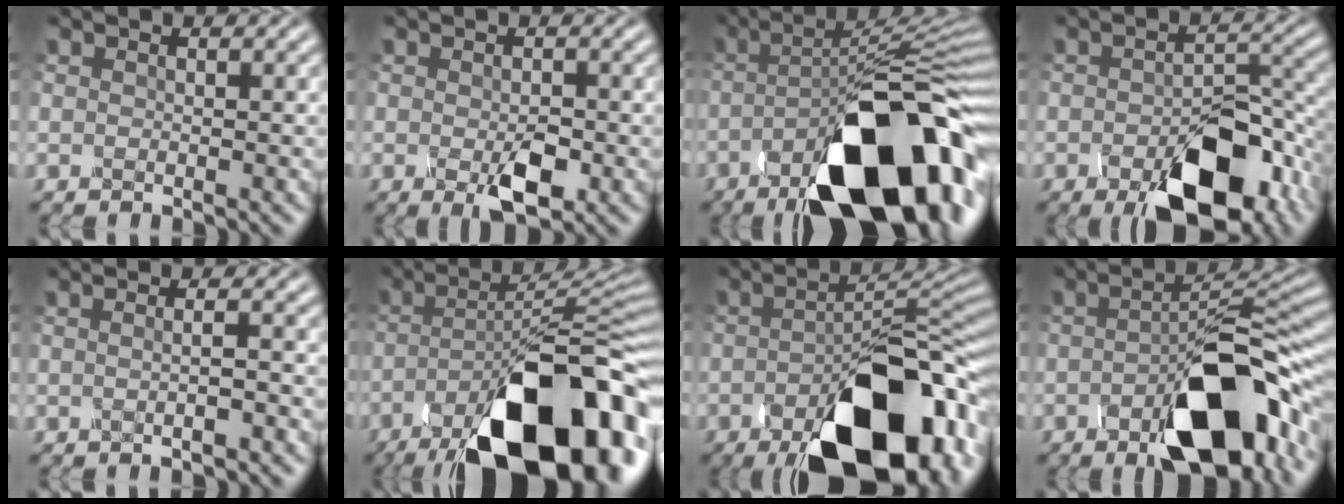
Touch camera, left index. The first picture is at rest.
{"total": 3.5, "force": [-1.2, 1.7, 2.9], "torque": [-0.056, -0.003, -0.017]}
{"total": 16.0, "force": [-8.2, 5.5, 12.5], "torque": [-0.180, 0.006, -0.138]}
{"total": 9.6, "force": [-4.9, 4.5, 6.9], "torque": [-0.101, 0.001, -0.068]}
{"total": 2.1, "force": [-0.4, 0.8, 1.9], "torque": [0.000, 0.003, -0.021]}
{"total": 17.6, "force": [-10.1, 6.5, 12.9], "torque": [-0.181, 0.009, -0.166]}
{"total": 14.9, "force": [-7.4, 6.6, 11.2], "torque": [-0.155, -0.015, -0.110]}
{"total": 12.1, "force": [-5.4, 5.0, 9.7], "torque": [-0.145, -0.001, -0.081]}